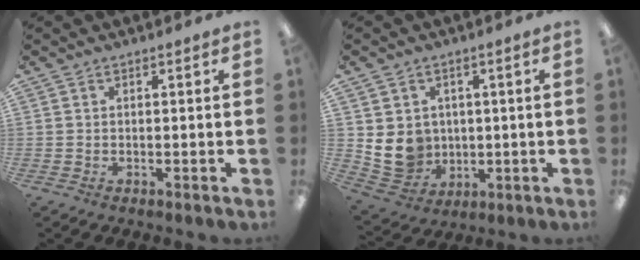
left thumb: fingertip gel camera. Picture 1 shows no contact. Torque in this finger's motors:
{"motor_torque": [0.67, 1.82, 0.74, -0.87, 0.07]}